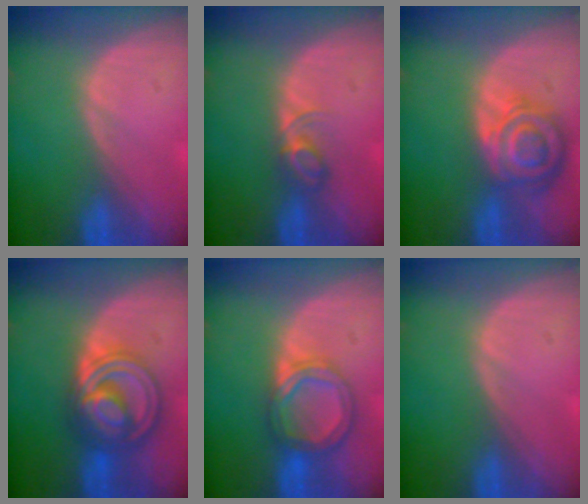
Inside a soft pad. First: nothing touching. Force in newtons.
{"total": 2.8, "press": 2.8, "slide": 0.4}
{"total": 8.2, "press": 7.2, "slide": 4.0}
{"total": 8.9, "press": 8.9, "slide": 0.7}
{"total": 6.3, "press": 5.8, "slide": 2.3}
{"total": 0.0}